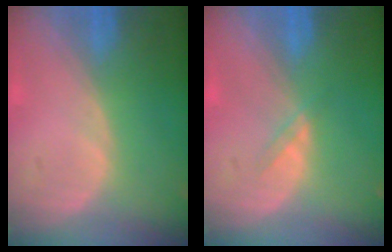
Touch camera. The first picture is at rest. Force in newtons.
{"total": 1.3, "press": 1.3, "slide": 0.2}